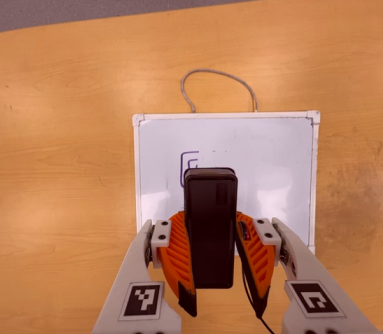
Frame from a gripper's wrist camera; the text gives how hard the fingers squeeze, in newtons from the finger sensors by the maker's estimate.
{"total": 8.2, "left": 6.7, "right": 9.6}